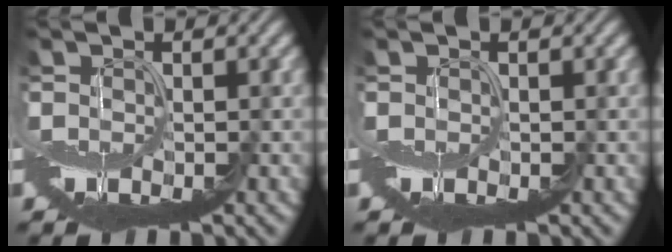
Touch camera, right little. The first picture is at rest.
{"total": 0.0}